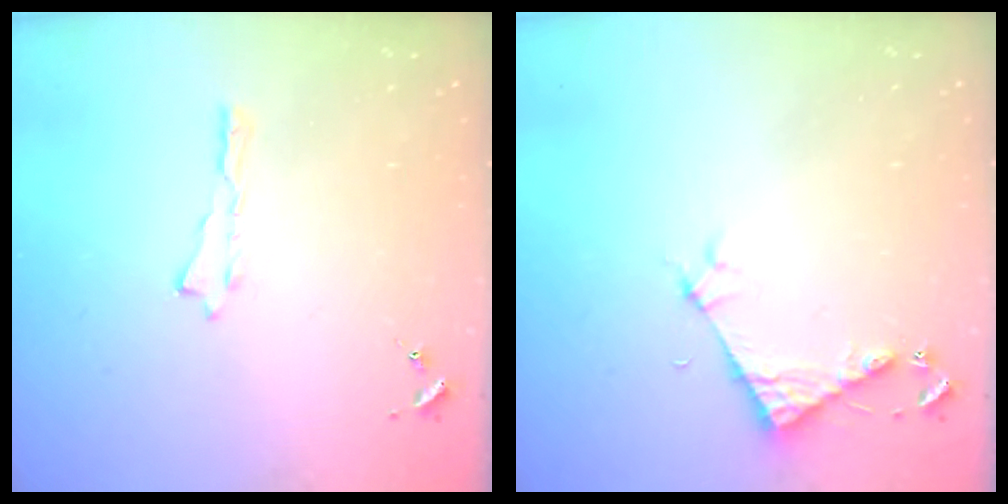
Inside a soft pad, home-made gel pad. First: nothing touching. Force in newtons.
{"total": 4.3, "press": 4.3, "slide": 0.4}